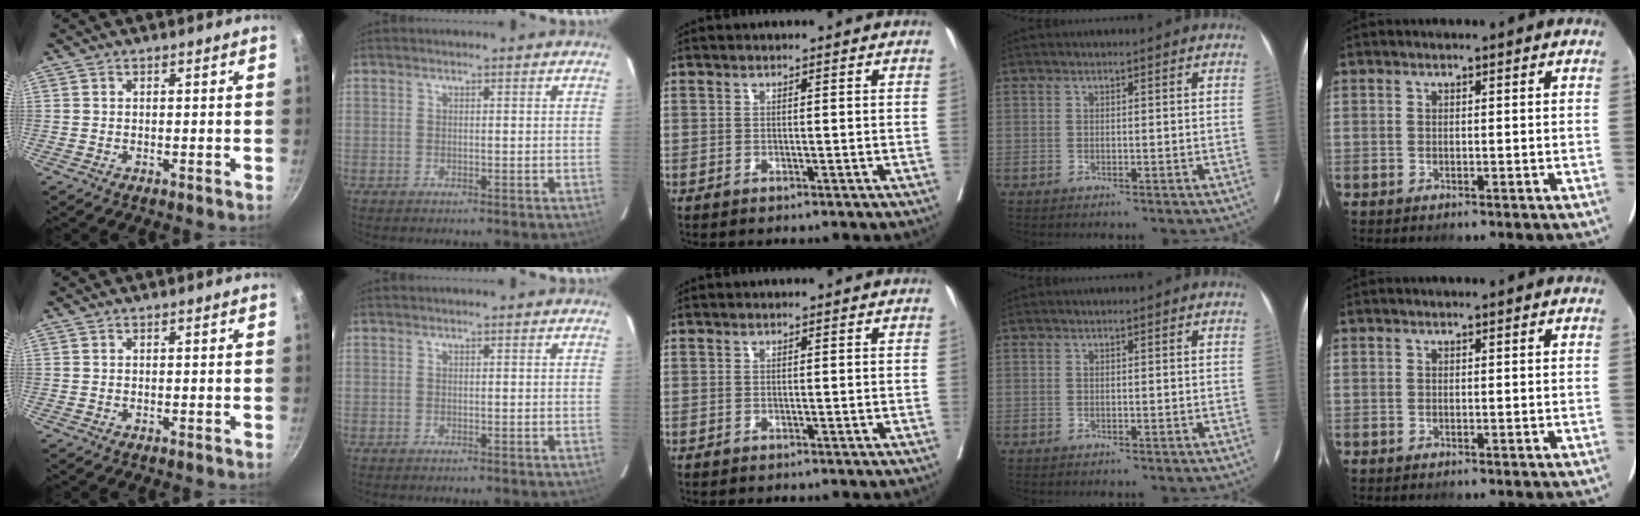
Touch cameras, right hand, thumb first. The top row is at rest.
{}